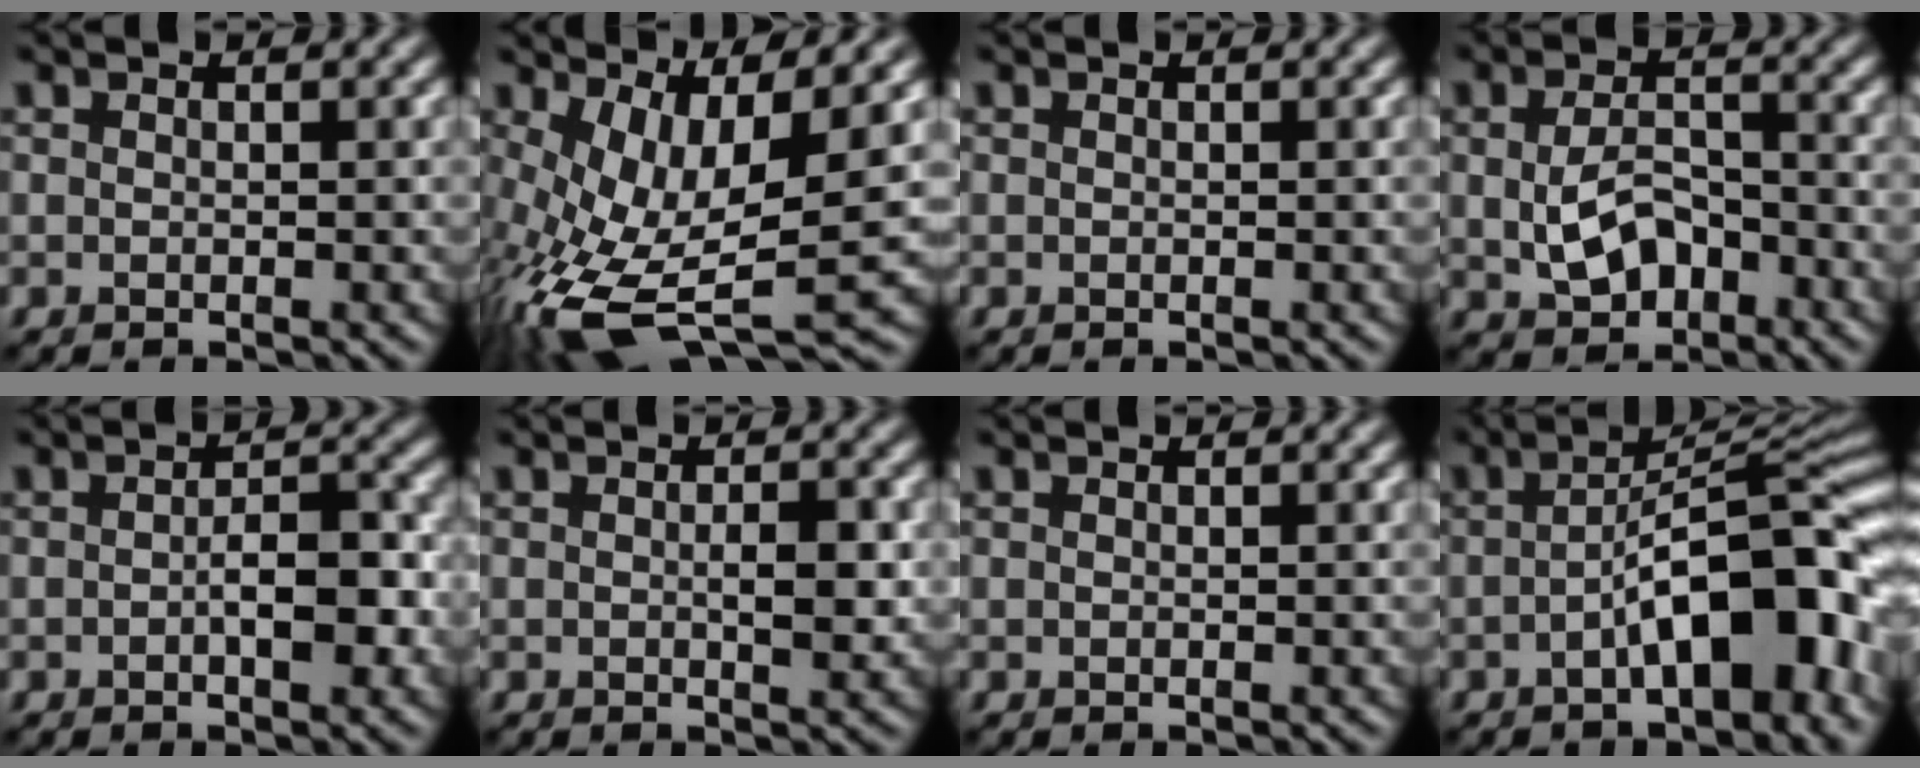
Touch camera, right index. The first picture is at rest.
{"total": 11.8, "force": [-2.4, 4.9, 10.5], "torque": [-0.228, -0.033, -0.030]}
{"total": 0.0}
{"total": 4.3, "force": [-0.9, 2.7, 3.1], "torque": [-0.065, -0.004, -0.012]}
{"total": 3.7, "force": [-0.8, 1.4, 3.3], "torque": [-0.050, 0.002, -0.012]}
{"total": 2.2, "force": [0.0, 0.8, 2.0], "torque": [-0.031, -0.003, 0.000]}
{"total": 0.0}
{"total": 10.1, "force": [-2.9, 3.5, 9.1], "torque": [-0.122, 0.018, -0.048]}